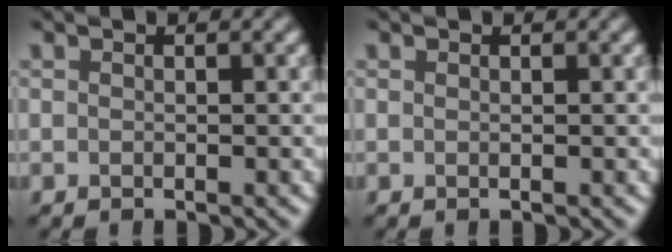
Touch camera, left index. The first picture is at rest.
{"total": 0.0}